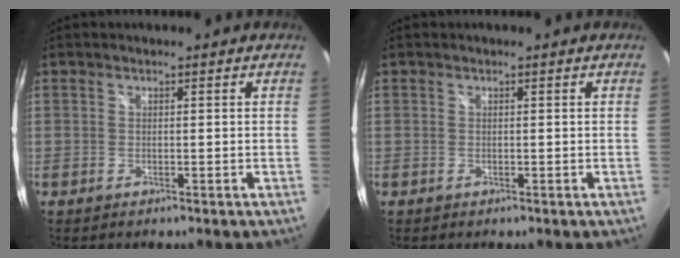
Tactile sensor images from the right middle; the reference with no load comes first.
{"total": 0.0}